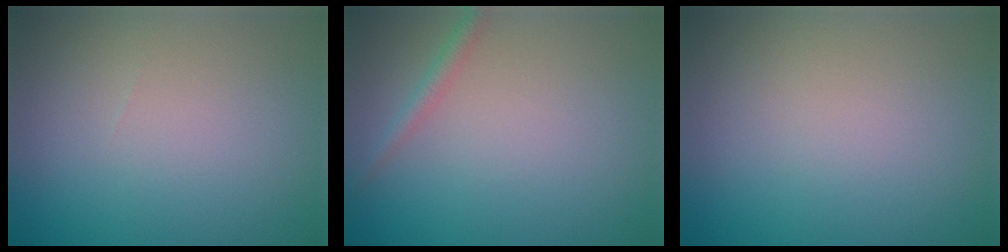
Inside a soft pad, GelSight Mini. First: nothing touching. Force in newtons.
{"total": 1.3, "press": 1.3, "slide": 0.1}
{"total": 0.0}